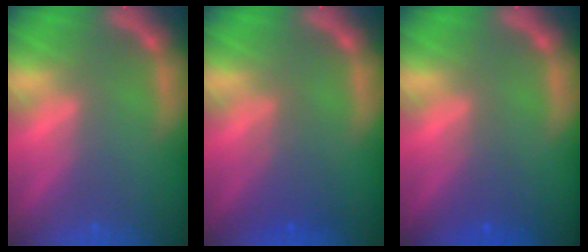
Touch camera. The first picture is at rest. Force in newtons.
{"total": 2.9}
{"total": 1.9}